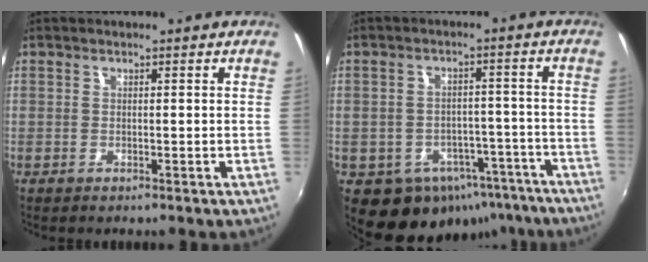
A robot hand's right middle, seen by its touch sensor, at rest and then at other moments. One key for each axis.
{"total": 14.2, "fx": -8.7, "fy": 9.9, "fz": 5.3, "tx": -0.103, "ty": 0.024, "tz": -0.084}